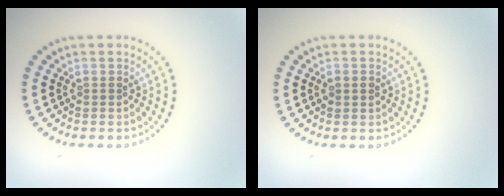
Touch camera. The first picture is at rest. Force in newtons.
{"total": 1.3, "press": 1.3, "slide": 0.1}